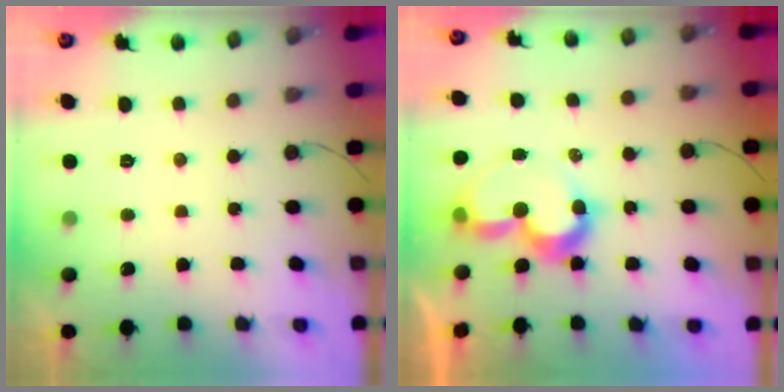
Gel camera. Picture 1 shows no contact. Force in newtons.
{"total": 9.5, "press": 9.5, "slide": 0.9}